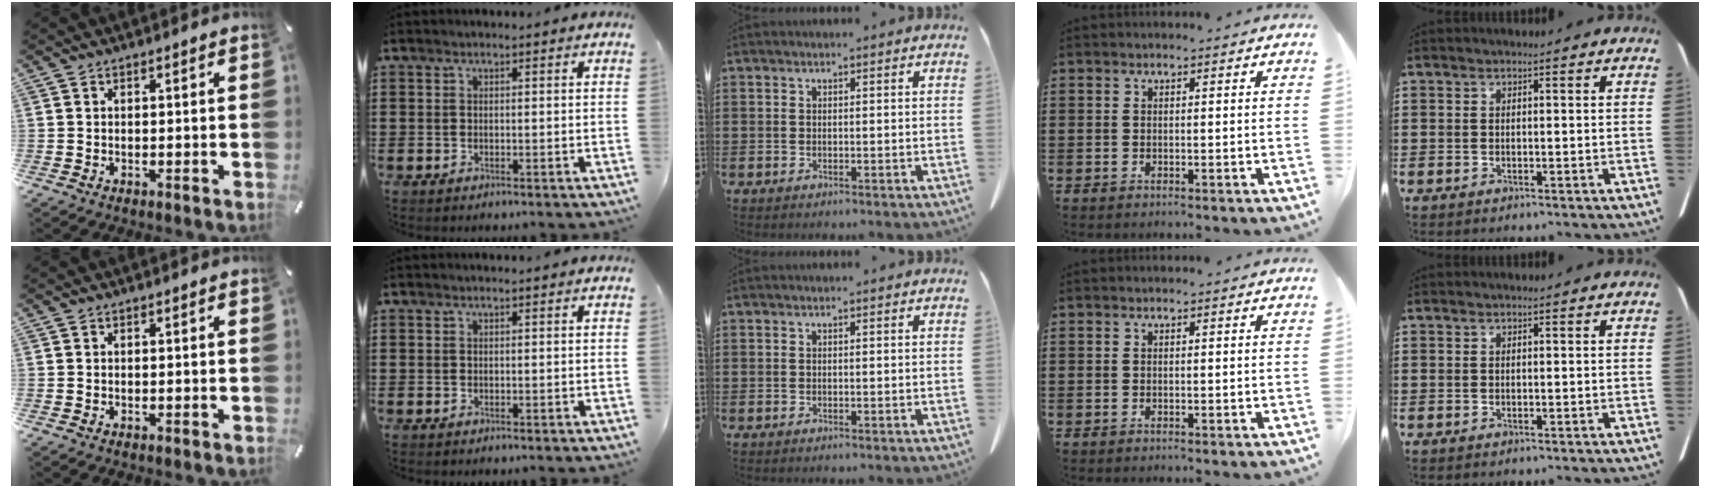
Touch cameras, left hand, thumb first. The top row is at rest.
{}